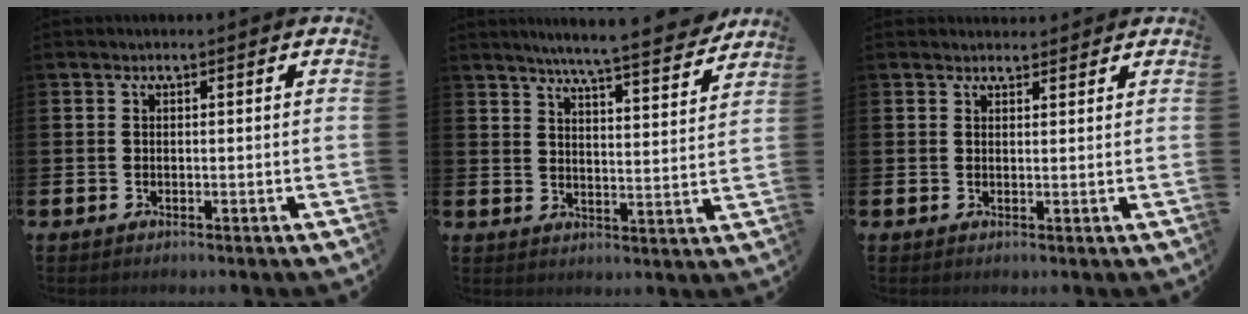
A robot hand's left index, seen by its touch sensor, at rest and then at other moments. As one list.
[{"total": 6.9, "force": [6.5, -0.3, 2.2], "torque": [-0.049, -0.046, 0.108]}, {"total": 1.6, "force": [1.6, 0.4, 0.0], "torque": [0.007, -0.004, 0.027]}]